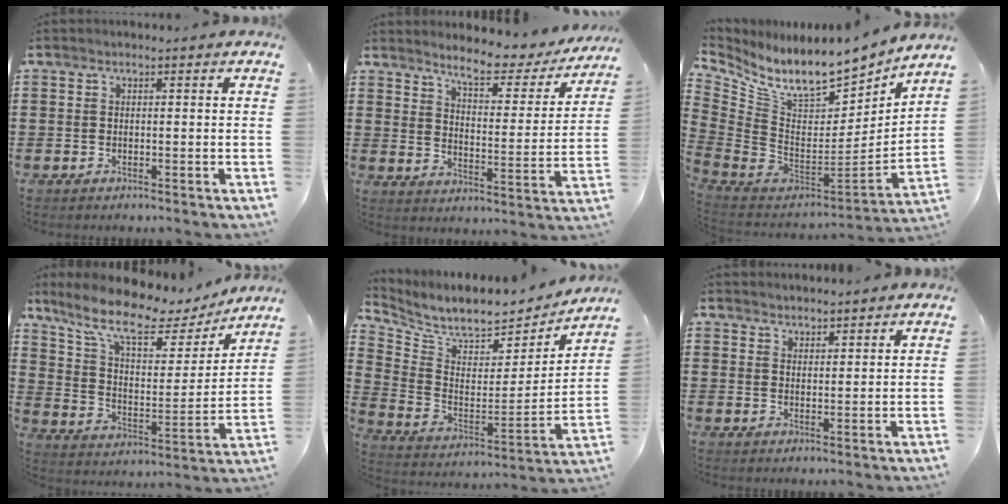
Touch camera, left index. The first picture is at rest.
{"total": 6.4, "force": [5.8, 0.9, 2.7], "torque": [-0.063, -0.040, 0.092]}
{"total": 10.3, "force": [8.3, 2.6, 5.6], "torque": [-0.128, -0.078, 0.144]}
{"total": 10.4, "force": [8.0, 3.1, 5.8], "torque": [-0.141, -0.044, 0.136]}
{"total": 6.7, "force": [6.3, 1.3, 2.1], "torque": [-0.076, -0.058, 0.105]}
{"total": 2.2, "force": [2.1, 0.2, -0.4], "torque": [0.003, -0.002, 0.042]}